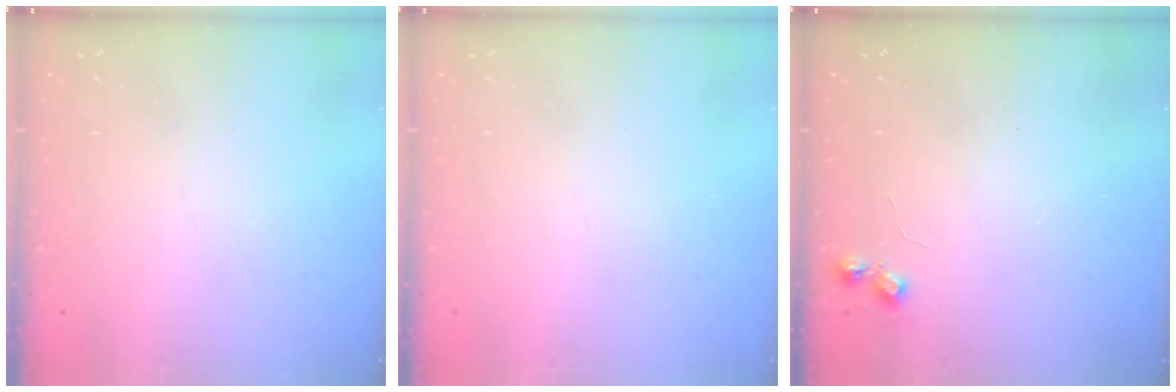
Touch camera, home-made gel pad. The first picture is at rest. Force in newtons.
{"total": 0.0}
{"total": 4.9, "press": 4.9, "slide": 0.7}